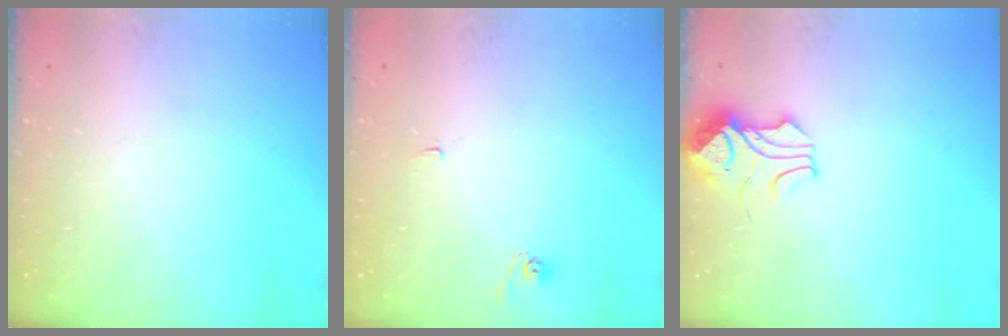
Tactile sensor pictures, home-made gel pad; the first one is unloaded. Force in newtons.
{"total": 2.7, "press": 2.7, "slide": 0.2}
{"total": 4.1, "press": 4.0, "slide": 0.7}